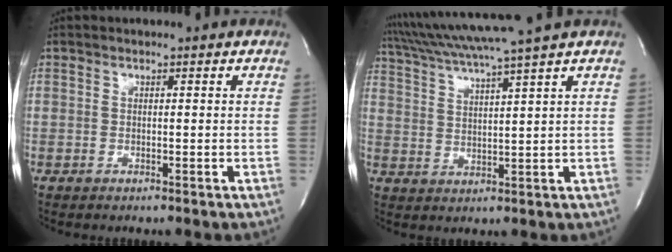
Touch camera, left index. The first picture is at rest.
{"total": 10.9, "force": [9.0, -2.6, 5.5], "torque": [-0.102, 0.001, 0.150]}